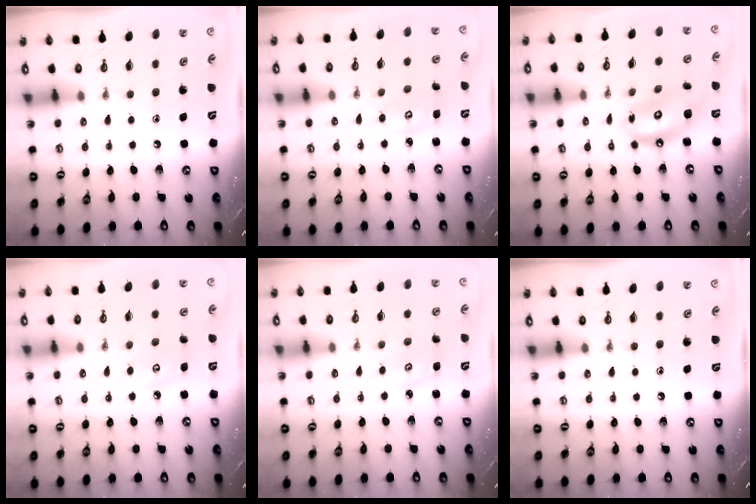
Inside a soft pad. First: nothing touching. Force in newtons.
{"total": 4.6, "press": 4.5, "slide": 0.5}
{"total": 12.5, "press": 12.4, "slide": 1.4}
{"total": 5.8, "press": 5.8, "slide": 0.5}
{"total": 3.0, "press": 3.0, "slide": 0.4}
{"total": 0.0}